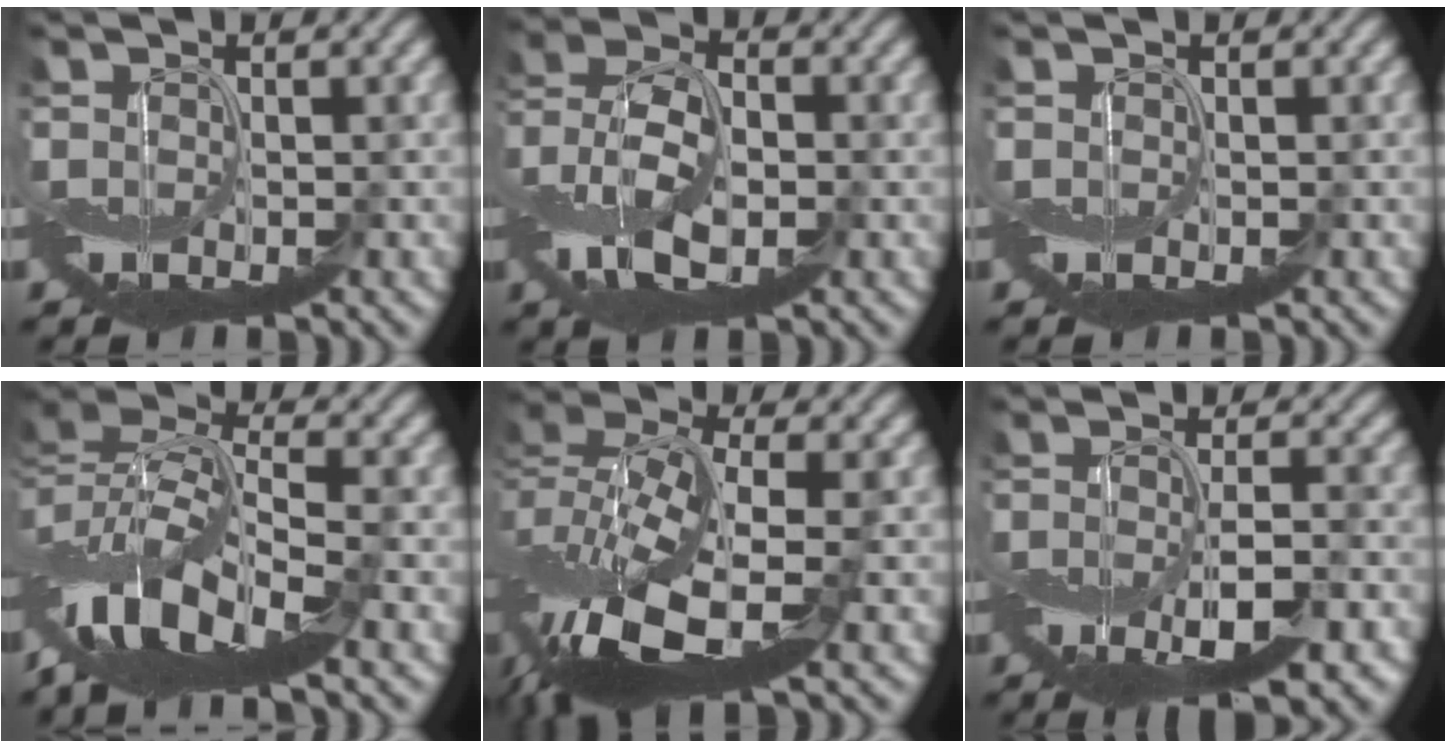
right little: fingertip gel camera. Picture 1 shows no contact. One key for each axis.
{"total": 6.7, "fx": -1.9, "fy": 3.8, "fz": 5.2, "tx": -0.111, "ty": 0.015, "tz": -0.050}
{"total": 0.0}
{"total": 9.8, "fx": -4.9, "fy": 3.9, "fz": 7.5, "tx": -0.137, "ty": 0.001, "tz": -0.101}
{"total": 11.7, "fx": -4.0, "fy": 5.1, "fz": 9.7, "tx": -0.214, "ty": -0.004, "tz": -0.081}
{"total": 6.5, "fx": -3.3, "fy": 1.7, "fz": 5.3, "tx": -0.095, "ty": -0.016, "tz": -0.052}